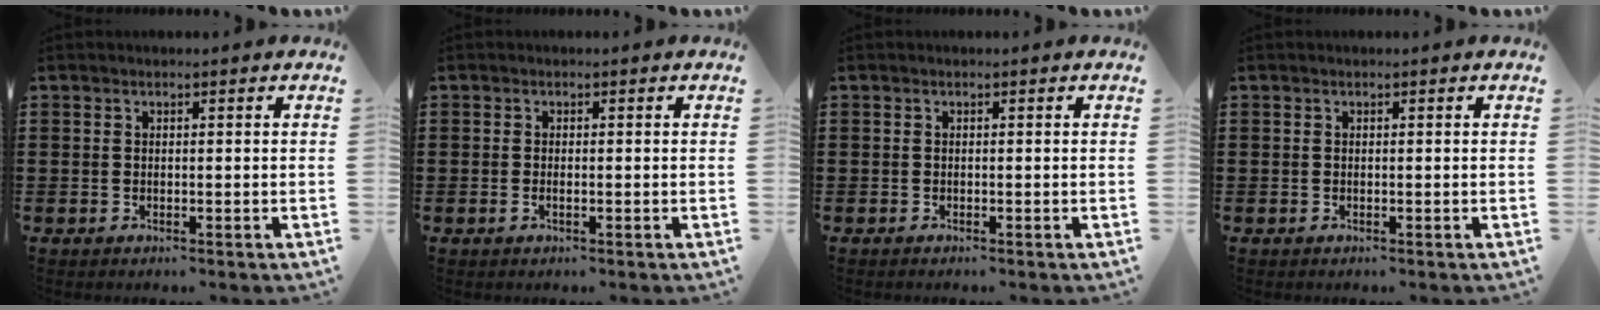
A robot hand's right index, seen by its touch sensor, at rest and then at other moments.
{"total": 0.7, "force": [-0.3, 0.1, 0.6], "torque": [-0.011, -0.005, -0.003]}
{"total": 0.0}
{"total": 0.0}